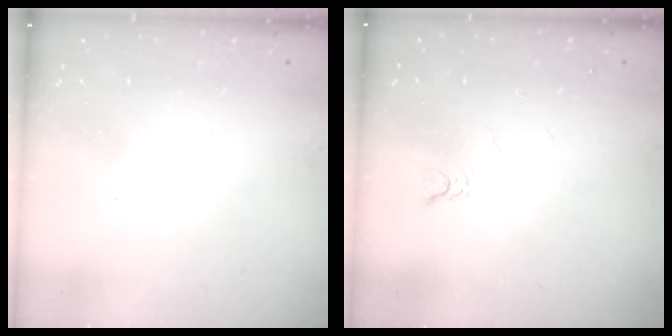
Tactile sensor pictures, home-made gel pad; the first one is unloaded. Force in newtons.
{"total": 2.1, "press": 2.1, "slide": 0.3}